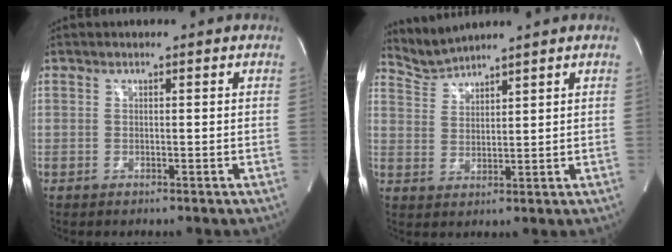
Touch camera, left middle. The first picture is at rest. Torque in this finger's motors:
{"motor_torque": [-0.30, -0.28, -0.15, -0.03]}